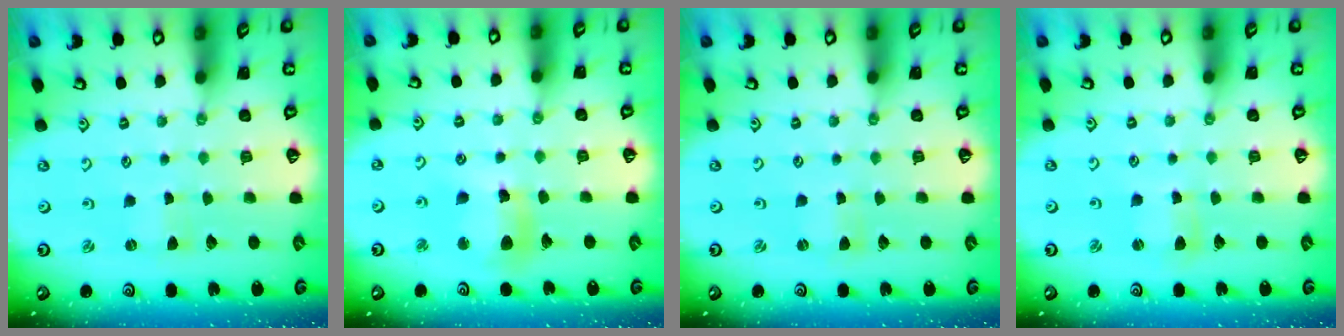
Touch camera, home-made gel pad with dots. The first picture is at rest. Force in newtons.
{"total": 11.9, "press": 11.8, "slide": 1.5}
{"total": 0.0}
{"total": 2.1, "press": 2.1, "slide": 0.3}